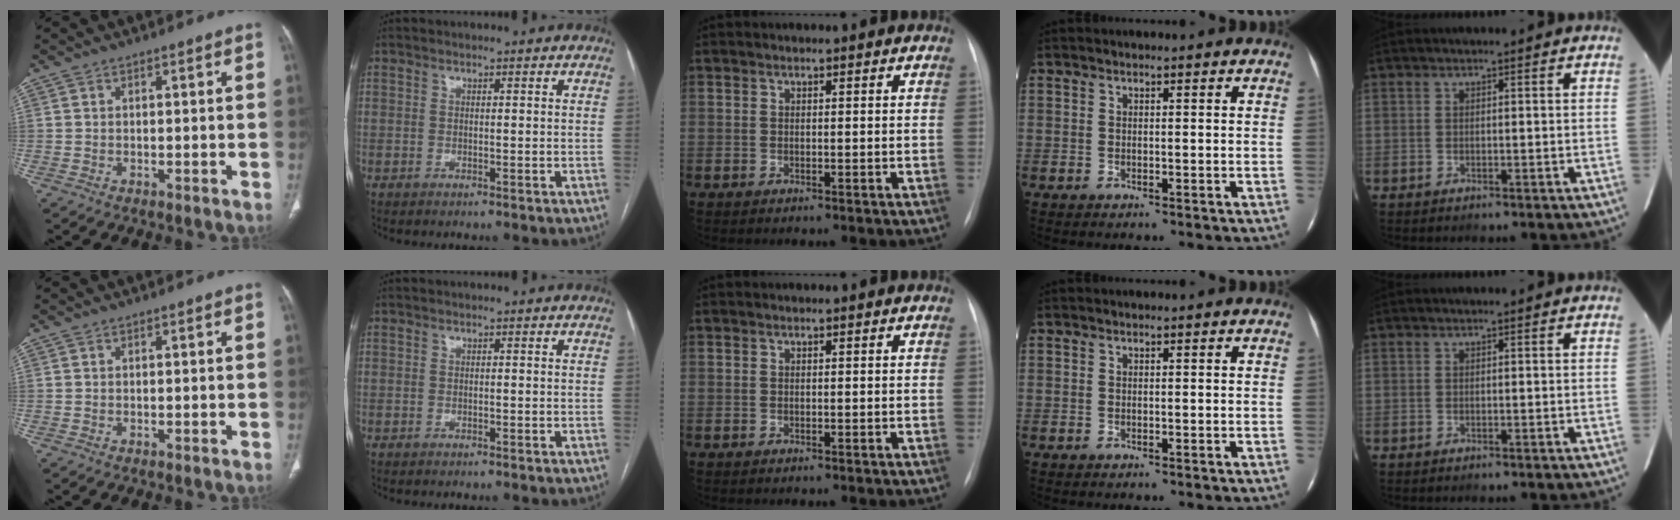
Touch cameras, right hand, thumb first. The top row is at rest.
{}